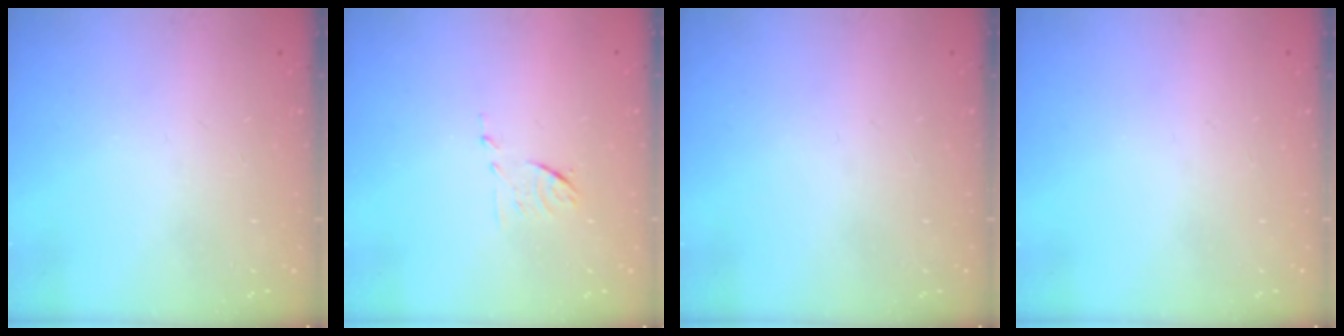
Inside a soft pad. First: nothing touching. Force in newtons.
{"total": 6.2, "press": 6.2, "slide": 0.7}
{"total": 0.0}
{"total": 0.0}